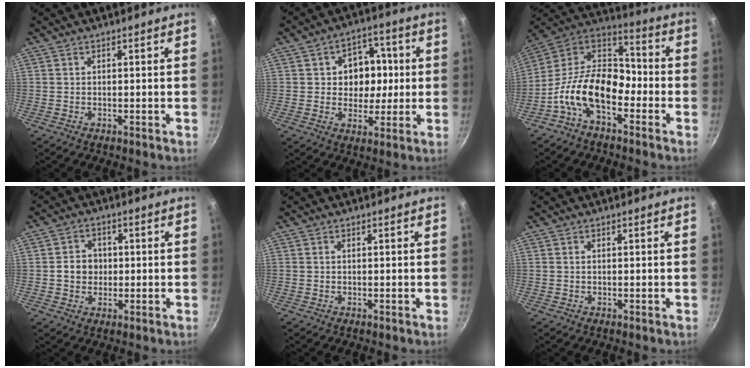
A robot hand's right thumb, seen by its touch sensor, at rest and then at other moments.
{"total": 10.5, "force": [1.0, 8.7, 5.7], "torque": [-0.037, 0.004, 0.014]}
{"total": 16.6, "force": [-6.4, 9.9, 11.7], "torque": [-0.179, 0.069, -0.149]}
{"total": 4.7, "force": [-0.1, 4.2, 2.1], "torque": [-0.009, 0.006, -0.006]}
{"total": 0.0}
{"total": 0.0}